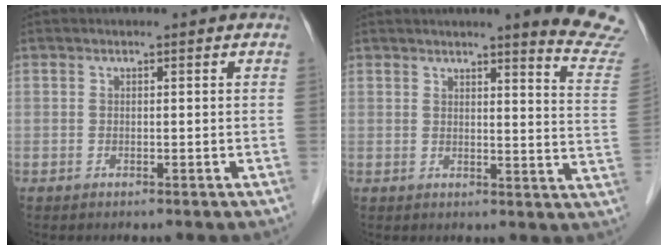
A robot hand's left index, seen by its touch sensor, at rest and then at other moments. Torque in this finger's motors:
{"motor_torque": [0.14, -0.18, 0.27, 0.03]}